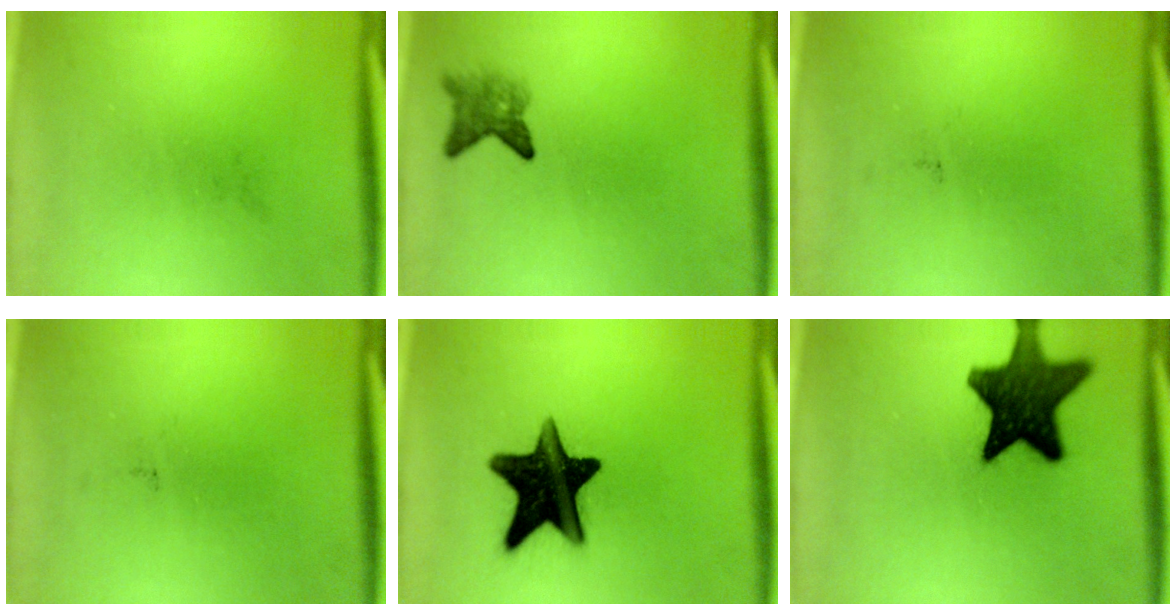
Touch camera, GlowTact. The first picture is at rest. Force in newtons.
{"total": 2.8}
{"total": 0.0}
{"total": 0.0}
{"total": 16.0}
{"total": 15.4}